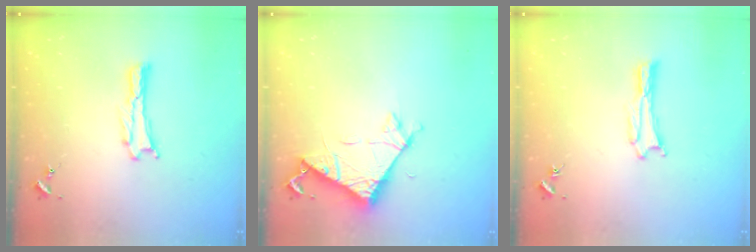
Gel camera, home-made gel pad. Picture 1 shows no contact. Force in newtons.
{"total": 6.9, "press": 6.9, "slide": 0.5}
{"total": 0.0}